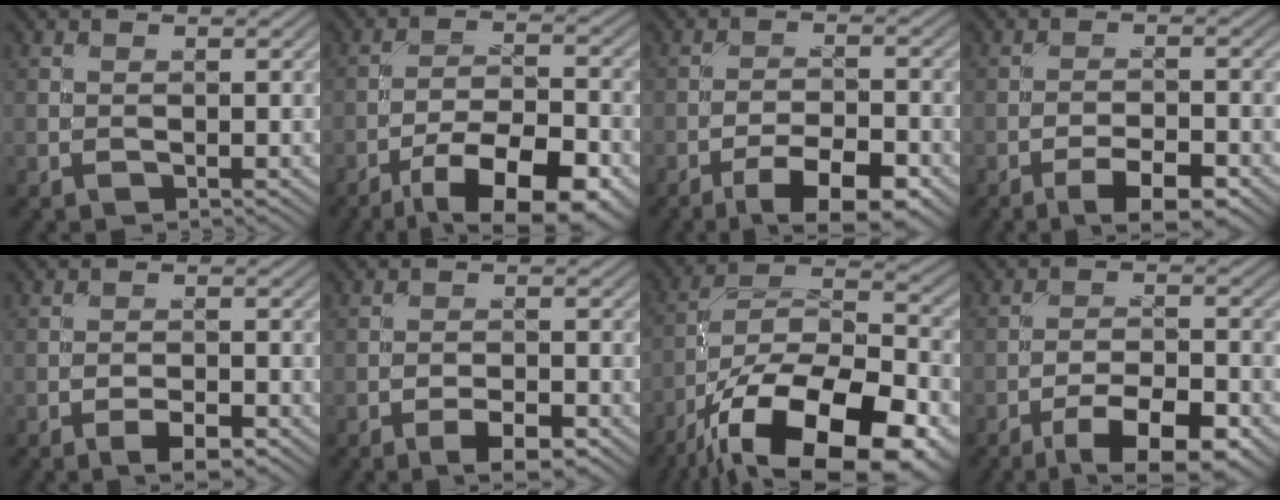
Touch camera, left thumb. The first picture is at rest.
{"total": 13.2, "force": [-8.3, 4.6, 9.2], "torque": [-0.153, -0.018, -0.127]}
{"total": 8.5, "force": [-5.4, 2.7, 6.0], "torque": [-0.094, 0.003, -0.088]}
{"total": 5.7, "force": [-3.6, 1.7, 4.1], "torque": [-0.066, 0.006, -0.058]}
{"total": 3.3, "force": [-2.0, 1.0, 2.4], "torque": [-0.038, 0.003, -0.036]}
{"total": 3.9, "force": [-2.5, 1.2, 2.8], "torque": [-0.045, 0.004, -0.040]}
{"total": 20.2, "force": [-12.7, 7.9, 13.5], "torque": [-0.217, -0.039, -0.196]}
{"total": 9.5, "force": [-6.0, 3.2, 6.7], "torque": [-0.108, 0.000, -0.097]}